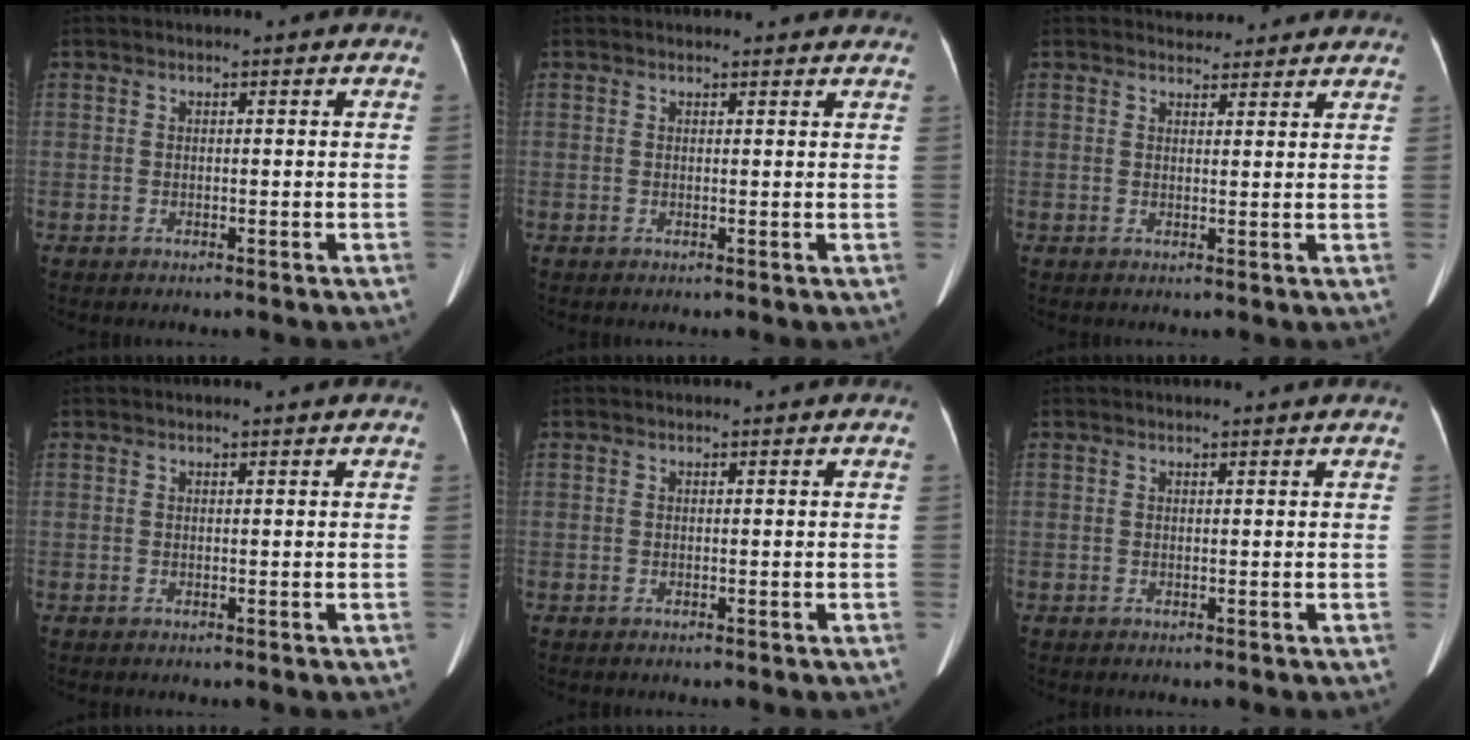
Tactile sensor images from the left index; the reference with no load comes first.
{"total": 3.9, "force": [3.7, 0.8, 0.6], "torque": [-0.008, 0.009, 0.031]}
{"total": 4.8, "force": [4.5, 1.5, 0.6], "torque": [-0.003, 0.014, 0.051]}
{"total": 1.2, "force": [1.1, 0.0, 0.5], "torque": [-0.009, 0.012, 0.015]}
{"total": 0.0}
{"total": 2.2, "force": [2.1, -0.2, 0.6], "torque": [-0.009, 0.012, 0.025]}